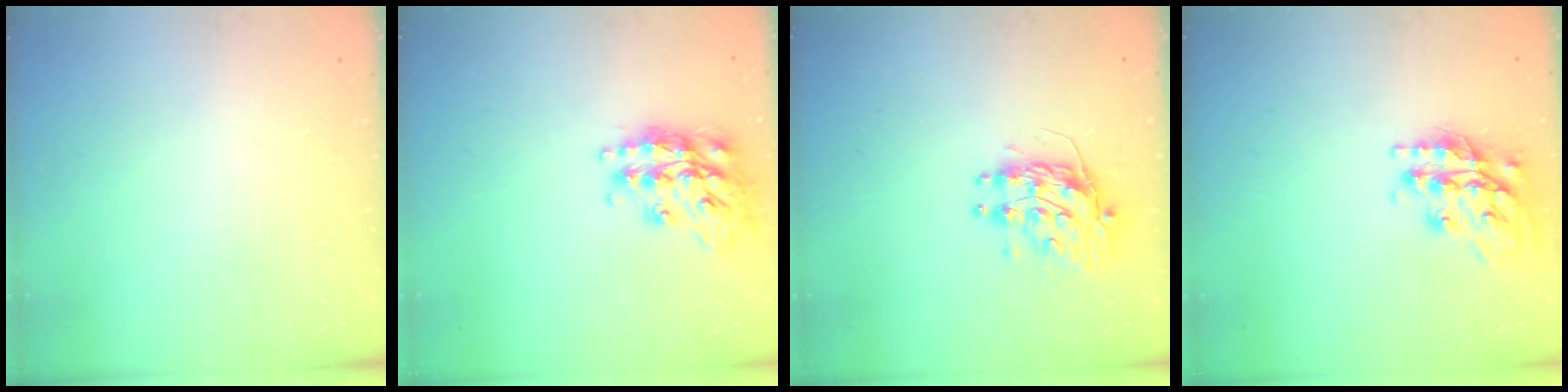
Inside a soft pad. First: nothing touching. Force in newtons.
{"total": 18.4, "press": 18.4, "slide": 1.2}
{"total": 10.4, "press": 10.4, "slide": 0.9}
{"total": 18.7, "press": 18.6, "slide": 1.5}